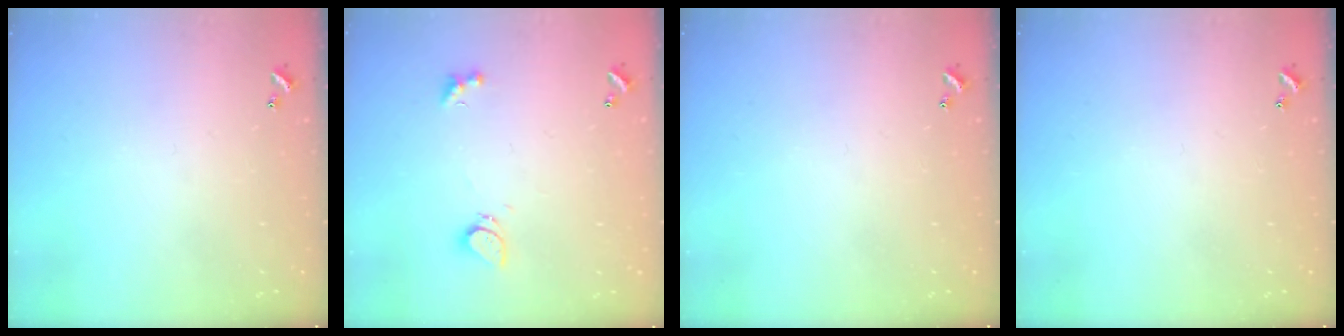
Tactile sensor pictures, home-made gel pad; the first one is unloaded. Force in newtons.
{"total": 2.4, "press": 2.4, "slide": 0.5}
{"total": 0.0}
{"total": 0.0}